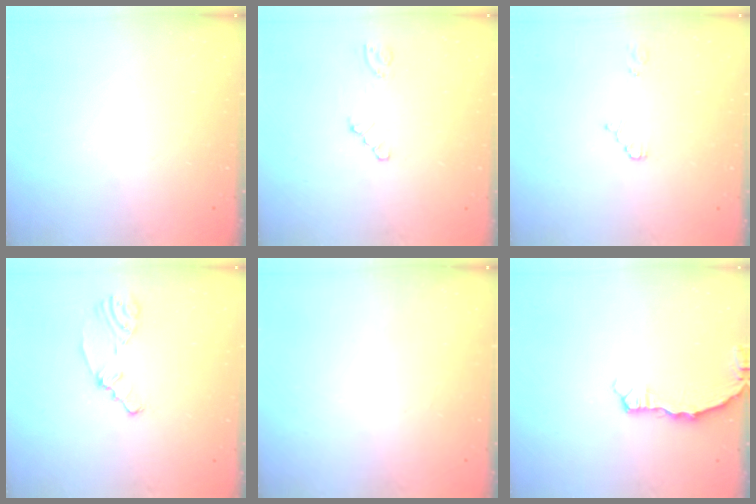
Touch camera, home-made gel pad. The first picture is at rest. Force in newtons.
{"total": 0.0}
{"total": 2.5, "press": 2.5, "slide": 0.3}
{"total": 2.0, "press": 1.4, "slide": 1.4}
{"total": 0.0}
{"total": 3.2, "press": 3.1, "slide": 0.4}